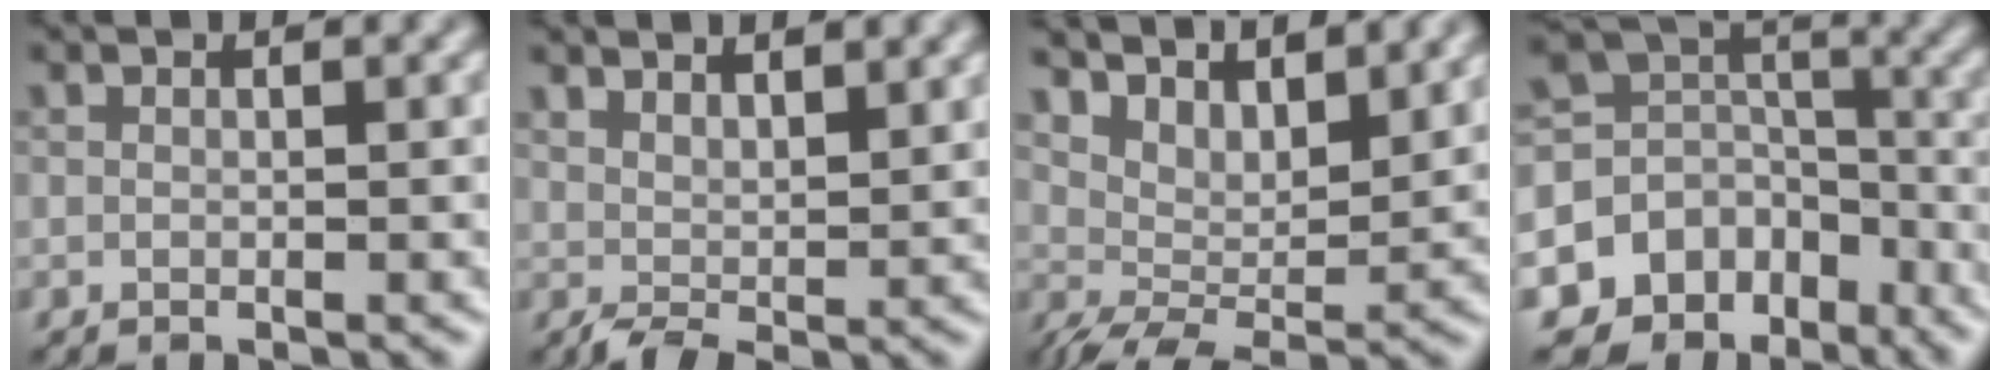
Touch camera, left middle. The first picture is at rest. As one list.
[{"total": 2.9, "force": [2.2, 1.0, 1.7], "torque": [-0.034, -0.001, 0.043]}, {"total": 7.4, "force": [5.9, 2.1, 3.9], "torque": [-0.082, 0.001, 0.092]}, {"total": 9.1, "force": [-5.0, 6.8, 3.5], "torque": [-0.066, 0.007, -0.083]}]